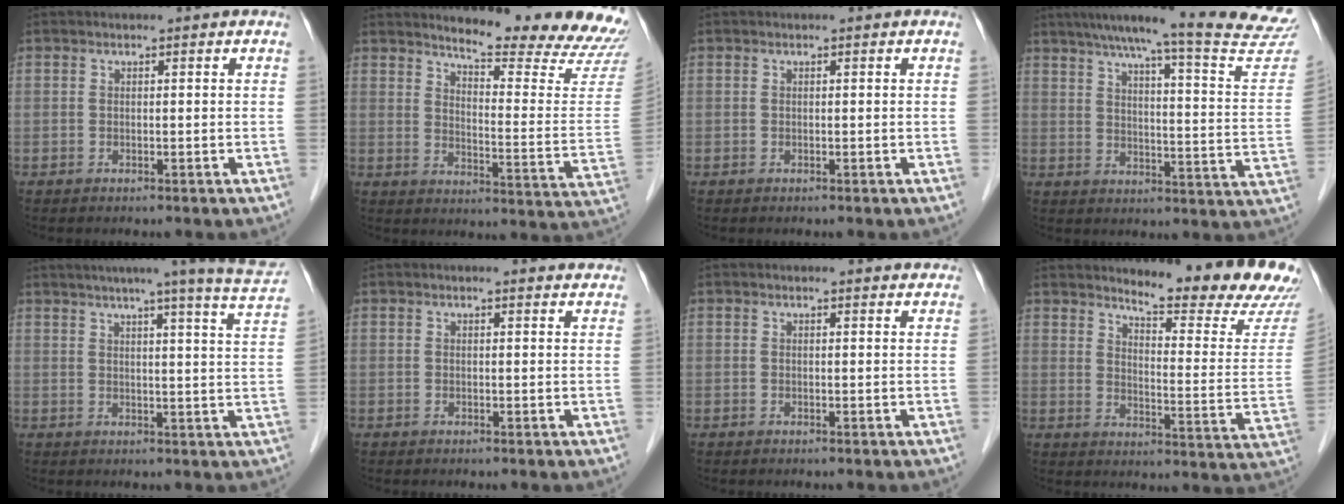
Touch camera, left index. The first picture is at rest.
{"total": 19.5, "force": [18.2, 1.0, 6.9], "torque": [-0.092, -0.109, 0.213]}
{"total": 0.0}
{"total": 23.9, "force": [21.6, 0.1, 10.2], "torque": [-0.144, -0.070, 0.259]}
{"total": 15.6, "force": [13.2, -1.5, 8.3], "torque": [-0.118, -0.029, 0.146]}
{"total": 3.4, "force": [3.2, 0.6, 0.9], "torque": [-0.012, 0.004, 0.023]}
{"total": 2.7, "force": [2.6, 0.5, 0.6], "torque": [-0.013, 0.004, 0.018]}
{"total": 17.1, "force": [15.9, 0.7, 6.2], "torque": [-0.086, -0.105, 0.187]}